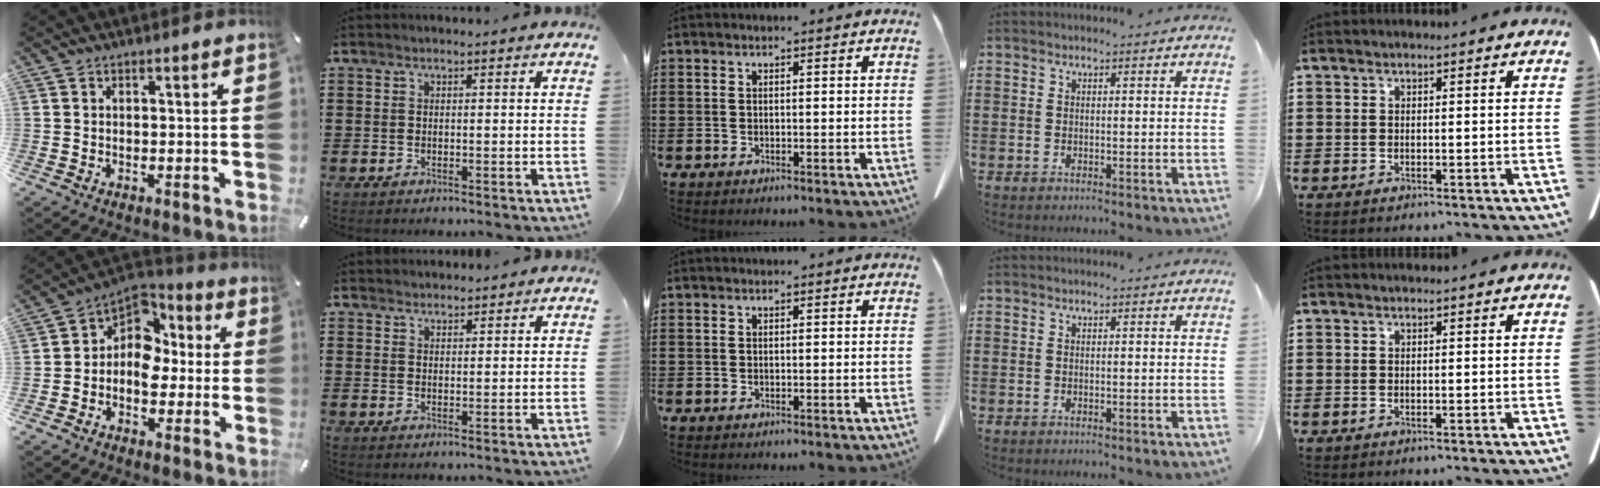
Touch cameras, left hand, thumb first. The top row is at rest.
{"thumb": {"total": 9.6, "force": [-0.7, 8.6, 4.2], "torque": [-0.080, -0.005, -0.014]}, "index": {"total": 1.9, "force": [1.9, 0.4, -0.2], "torque": [-0.002, 0.001, 0.039]}}